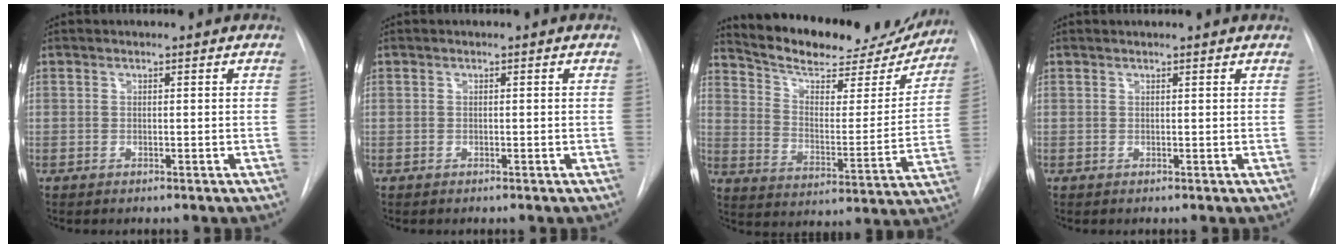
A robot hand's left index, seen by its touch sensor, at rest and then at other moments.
{"total": 0.0}
{"total": 23.6, "force": [21.0, 6.3, 8.6], "torque": [-0.132, -0.018, 0.291]}
{"total": 3.1, "force": [3.0, 0.1, 0.7], "torque": [-0.012, 0.021, 0.033]}